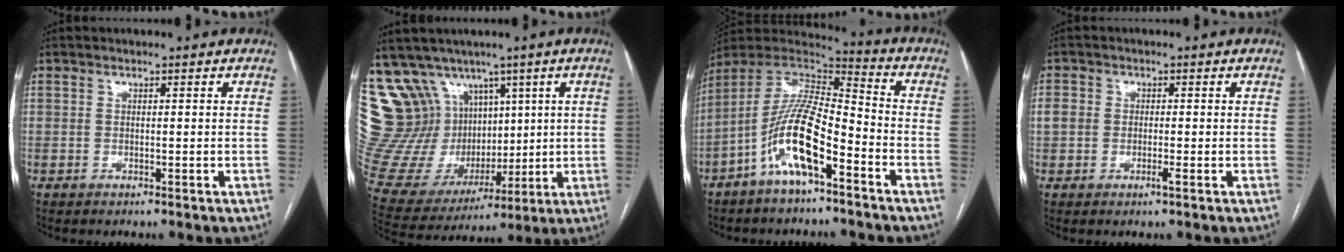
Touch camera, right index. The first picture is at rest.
{"total": 23.5, "force": [11.4, 17.9, 10.1], "torque": [-0.247, 0.073, 0.240]}
{"total": 13.6, "force": [-6.6, 3.0, 11.5], "torque": [-0.229, 0.009, -0.124]}
{"total": 2.8, "force": [-0.6, 1.7, 2.2], "torque": [-0.042, 0.007, -0.011]}